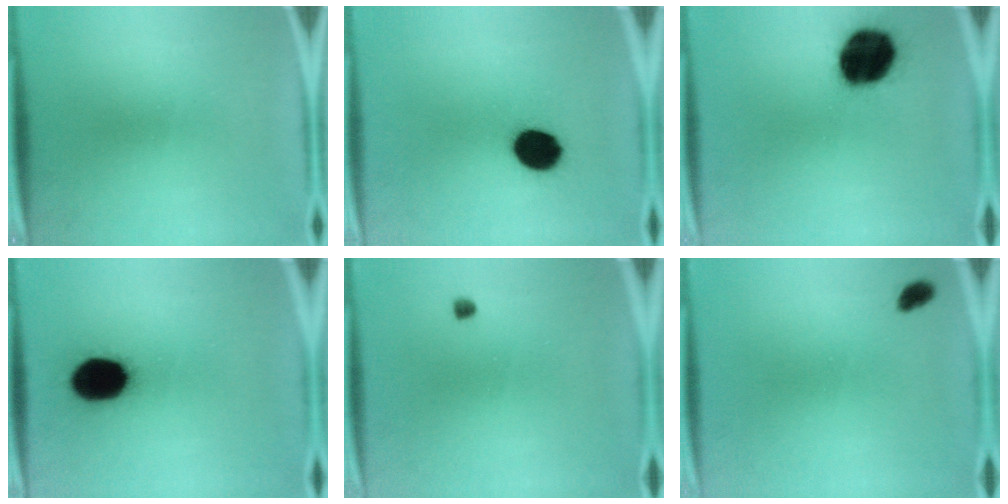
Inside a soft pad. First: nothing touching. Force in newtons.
{"total": 10.8}
{"total": 18.5}
{"total": 17.4}
{"total": 1.0}
{"total": 1.8}